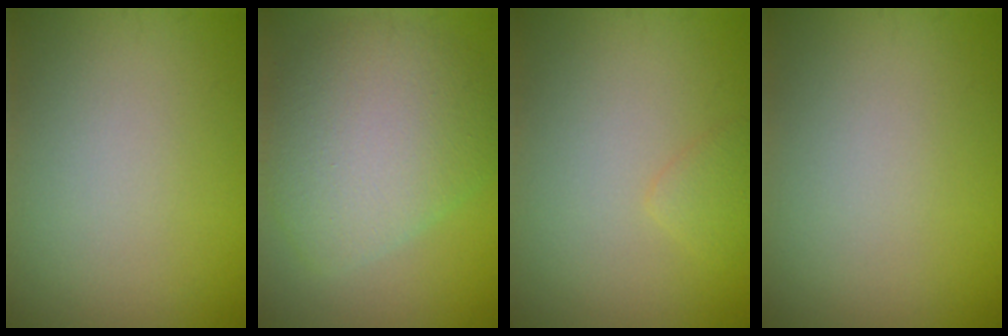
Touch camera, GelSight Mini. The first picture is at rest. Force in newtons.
{"total": 7.5, "press": 7.5, "slide": 0.2}
{"total": 1.2, "press": 1.1, "slide": 0.1}
{"total": 0.0}